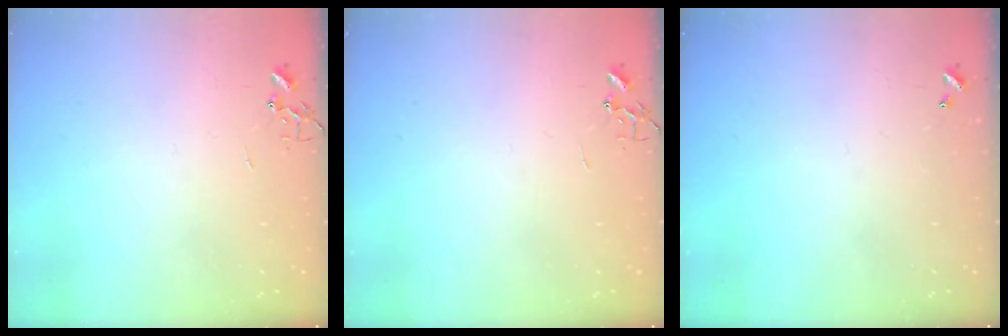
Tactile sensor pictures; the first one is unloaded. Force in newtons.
{"total": 0.0}
{"total": 0.0}